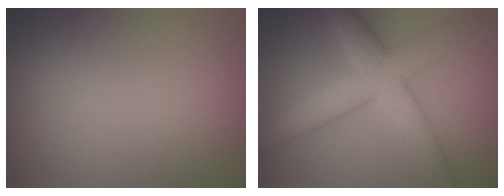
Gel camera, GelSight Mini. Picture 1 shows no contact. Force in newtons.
{"total": 7.2, "press": 7.2, "slide": 0.2}